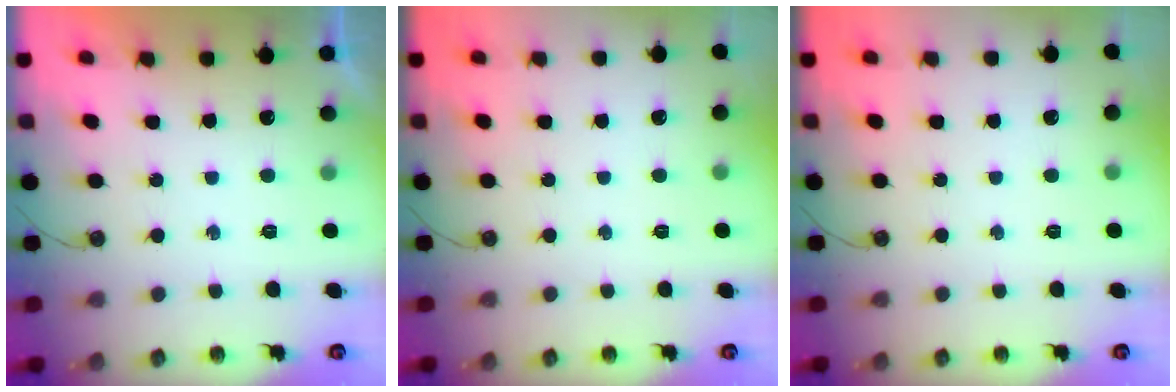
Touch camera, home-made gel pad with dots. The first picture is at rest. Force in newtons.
{"total": 0.0}
{"total": 0.0}